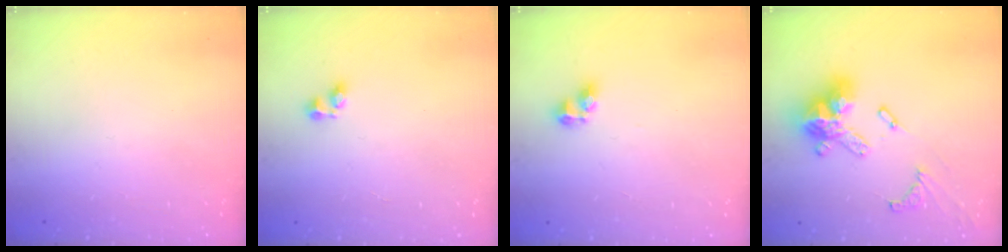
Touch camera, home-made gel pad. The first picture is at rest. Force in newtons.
{"total": 3.1, "press": 3.1, "slide": 0.5}
{"total": 5.4, "press": 5.3, "slide": 0.6}
{"total": 16.1, "press": 16.0, "slide": 1.8}